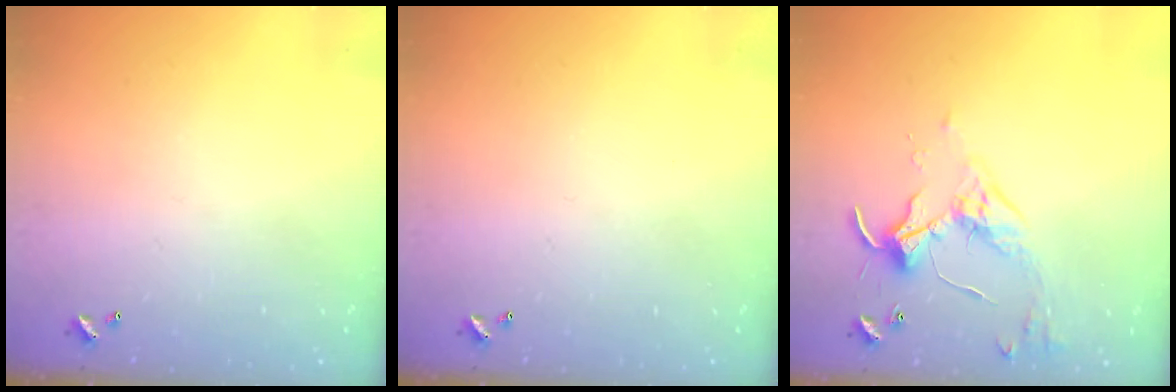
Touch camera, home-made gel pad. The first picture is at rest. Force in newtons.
{"total": 0.0}
{"total": 3.7, "press": 3.6, "slide": 0.7}